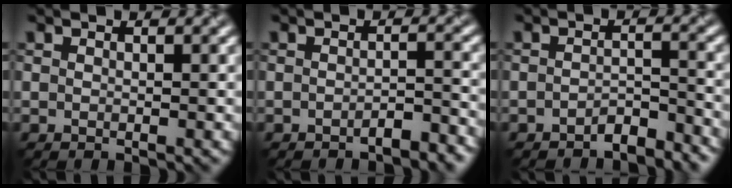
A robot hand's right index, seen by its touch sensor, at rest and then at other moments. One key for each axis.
{"total": 2.2, "fx": -1.6, "fy": 0.6, "fz": 1.4, "tx": -0.019, "ty": 0.006, "tz": -0.026}
{"total": 2.5, "fx": -2.1, "fy": 0.7, "fz": 1.1, "tx": -0.016, "ty": 0.008, "tz": -0.038}